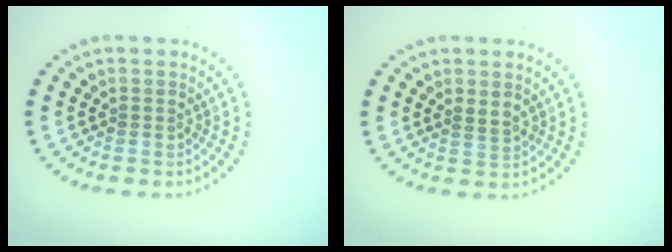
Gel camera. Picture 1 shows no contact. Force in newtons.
{"total": 0.9, "press": 0.8, "slide": 0.5}